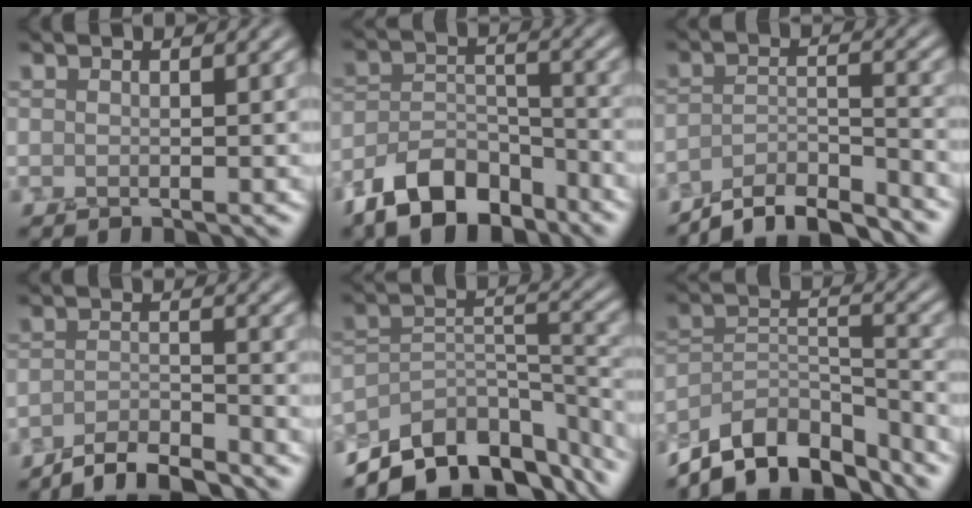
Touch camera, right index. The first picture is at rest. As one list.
[{"total": 7.5, "force": [-5.6, 3.6, 3.4], "torque": [-0.055, -0.003, -0.110]}, {"total": 6.4, "force": [-5.8, 1.3, 2.3], "torque": [-0.036, -0.005, -0.097]}, {"total": 4.1, "force": [-3.7, 0.7, 1.6], "torque": [-0.025, 0.003, -0.073]}, {"total": 11.0, "force": [-8.6, 4.8, 5.0], "torque": [-0.084, 0.009, -0.144]}, {"total": 9.7, "force": [-8.0, 3.9, 3.9], "torque": [-0.062, 0.010, -0.143]}]